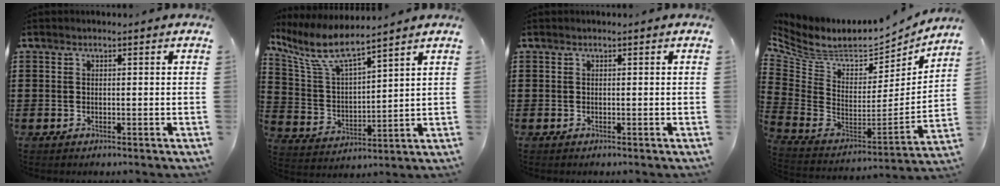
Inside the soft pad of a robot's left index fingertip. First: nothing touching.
{"total": 7.9, "force": [6.4, 1.4, 4.4], "torque": [-0.114, -0.028, 0.111]}
{"total": 0.0}
{"total": 5.9, "force": [5.1, 1.9, 2.4], "torque": [-0.078, -0.056, 0.085]}